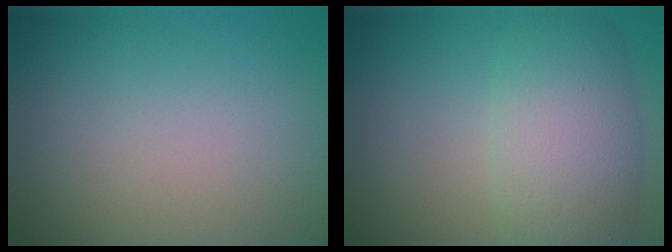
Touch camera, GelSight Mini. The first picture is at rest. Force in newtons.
{"total": 6.3, "press": 6.3, "slide": 0.1}